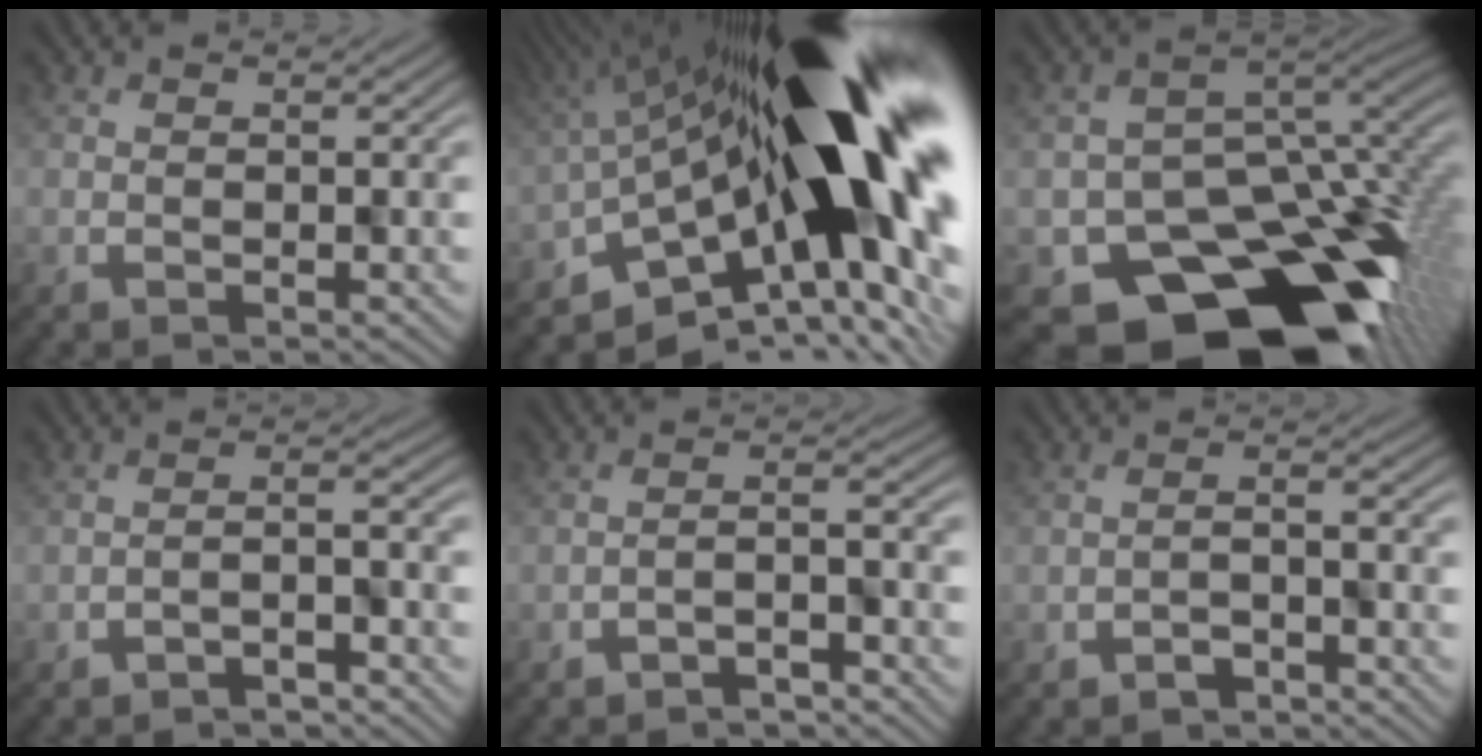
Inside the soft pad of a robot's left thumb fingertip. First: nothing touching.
{"total": 18.6, "force": [-1.5, 7.6, 17.0], "torque": [-0.253, -0.006, -0.042]}
{"total": 16.8, "force": [-8.2, 11.3, 9.3], "torque": [-0.133, -0.067, -0.110]}
{"total": 3.3, "force": [-2.9, 0.3, 1.4], "torque": [-0.014, 0.009, -0.050]}
{"total": 3.6, "force": [-3.2, 0.4, 1.6], "torque": [-0.016, 0.009, -0.055]}
{"total": 2.2, "force": [-2.1, 0.3, 0.8], "torque": [-0.013, 0.004, -0.035]}